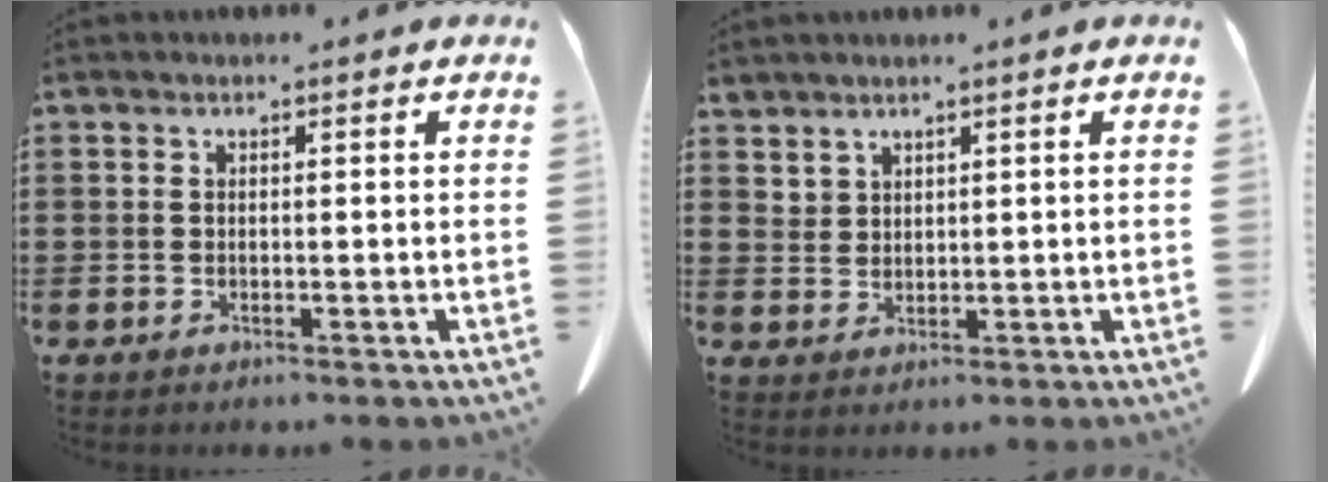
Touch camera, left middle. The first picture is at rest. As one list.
[{"total": 2.8, "force": [2.5, 1.2, 0.1], "torque": [-0.011, -0.003, 0.051]}]